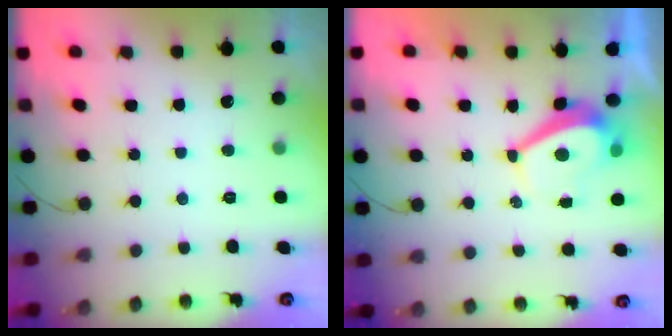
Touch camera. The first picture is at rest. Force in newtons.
{"total": 4.6, "press": 4.5, "slide": 0.6}